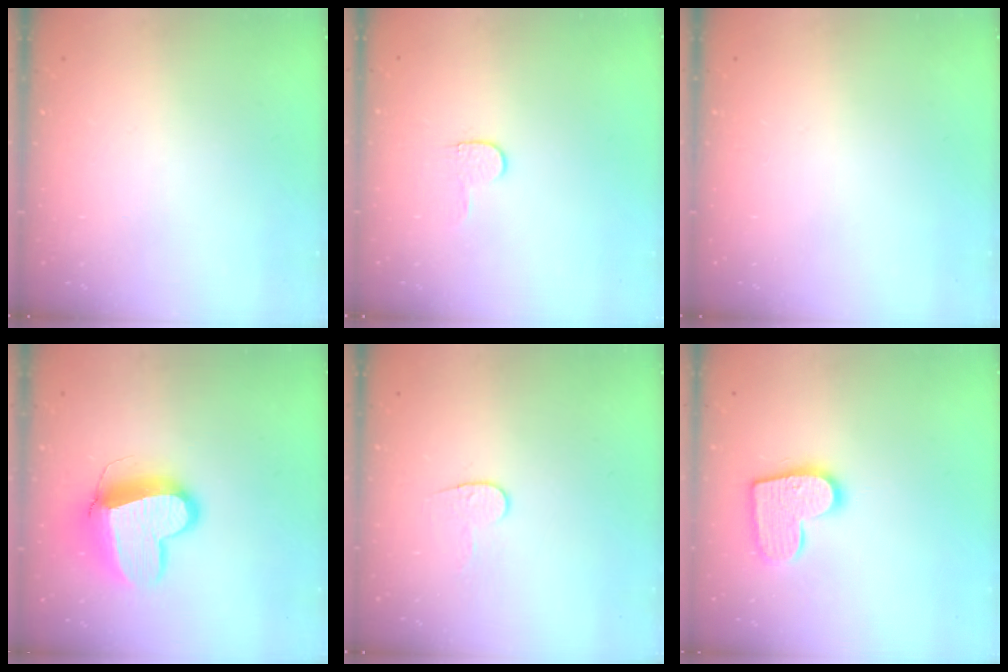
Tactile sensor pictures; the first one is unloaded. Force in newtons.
{"total": 3.6, "press": 3.6, "slide": 0.3}
{"total": 0.0}
{"total": 14.4, "press": 14.3, "slide": 1.6}
{"total": 6.0, "press": 6.0, "slide": 0.4}
{"total": 13.5, "press": 13.5, "slide": 0.8}